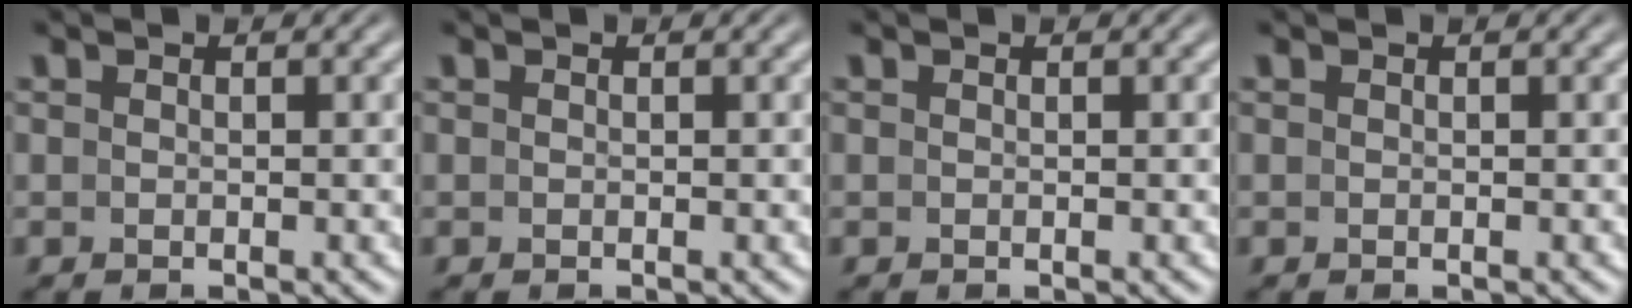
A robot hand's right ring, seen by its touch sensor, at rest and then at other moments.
{"total": 0.0}
{"total": 0.0}
{"total": 0.0}